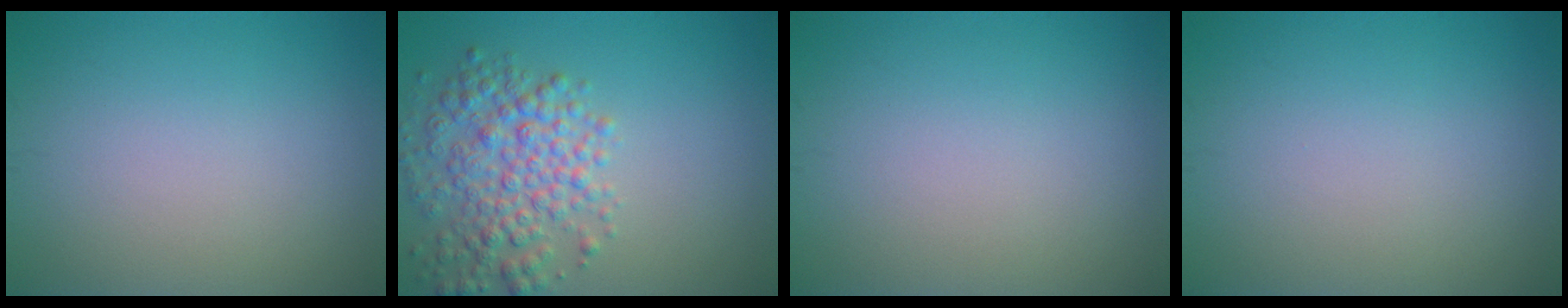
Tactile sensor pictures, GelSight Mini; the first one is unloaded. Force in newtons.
{"total": 5.2, "press": 5.2, "slide": 0.2}
{"total": 0.0}
{"total": 0.0}